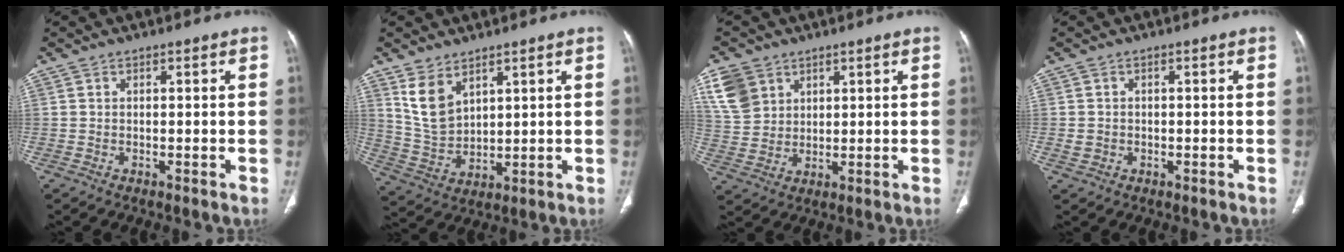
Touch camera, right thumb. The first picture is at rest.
{"total": 7.8, "force": [4.5, 4.4, 4.7], "torque": [-0.080, -0.023, 0.106]}
{"total": 8.4, "force": [4.4, 6.4, 3.3], "torque": [-0.053, -0.009, 0.100]}
{"total": 1.7, "force": [-0.4, 1.5, 0.7], "torque": [-0.012, 0.006, -0.002]}